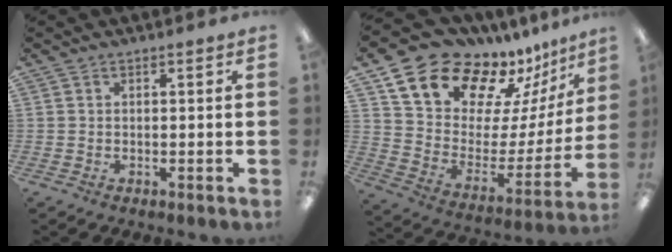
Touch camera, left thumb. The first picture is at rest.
{"total": 17.4, "force": [14.7, 7.6, 5.4], "torque": [-0.112, -0.117, 0.270]}